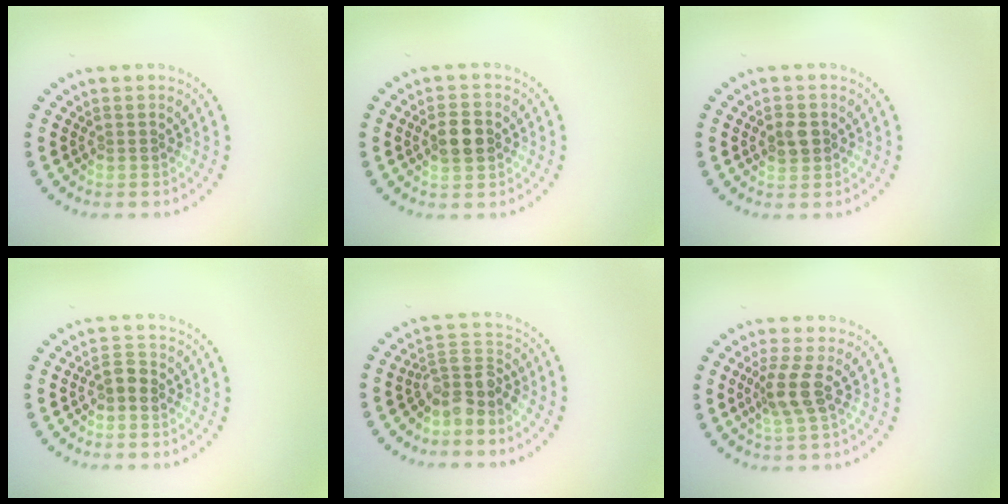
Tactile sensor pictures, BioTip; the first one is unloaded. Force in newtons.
{"total": 3.2, "press": 3.2, "slide": 0.1}
{"total": 1.8, "press": 1.8, "slide": 0.4}
{"total": 1.5, "press": 1.4, "slide": 0.6}
{"total": 3.6, "press": 2.8, "slide": 2.3}
{"total": 2.9, "press": 2.1, "slide": 1.9}